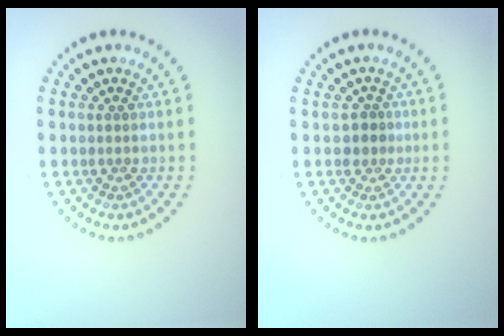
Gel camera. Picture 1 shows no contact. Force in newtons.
{"total": 1.2, "press": 0.9, "slide": 0.7}